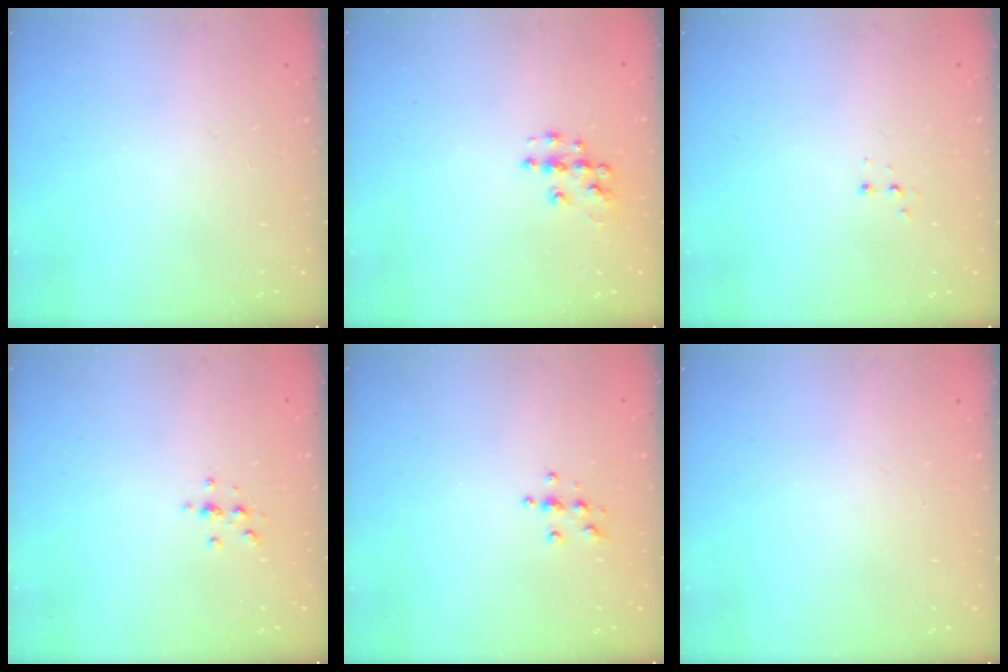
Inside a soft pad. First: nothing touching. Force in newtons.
{"total": 7.0, "press": 7.0, "slide": 0.4}
{"total": 2.8, "press": 2.7, "slide": 0.5}
{"total": 2.1, "press": 2.1, "slide": 0.2}
{"total": 3.7, "press": 3.7, "slide": 0.4}
{"total": 0.0}